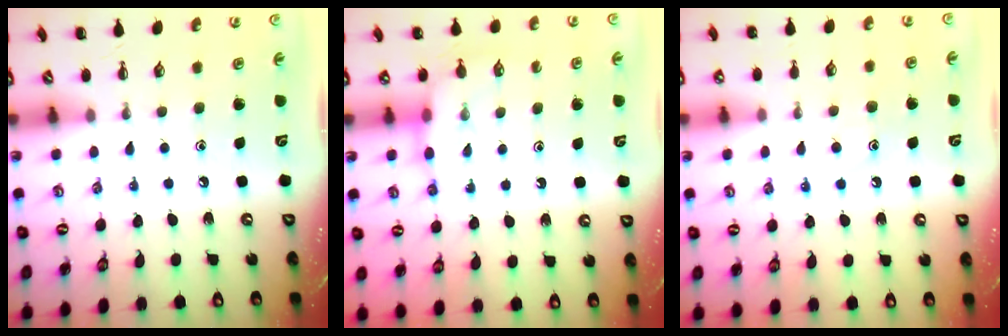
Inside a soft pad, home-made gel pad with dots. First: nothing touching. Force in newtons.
{"total": 8.0, "press": 8.0, "slide": 0.7}
{"total": 7.6, "press": 7.5, "slide": 1.2}